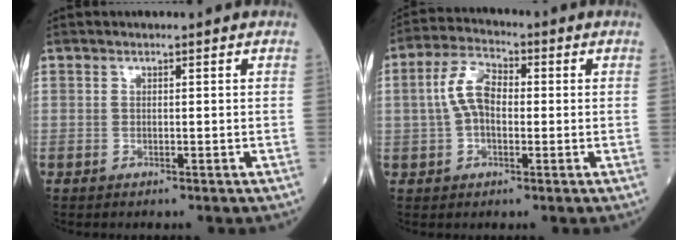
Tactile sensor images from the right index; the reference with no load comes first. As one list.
[{"total": 6.8, "force": [0.2, 3.7, 5.7], "torque": [-0.126, 0.025, -0.003]}]